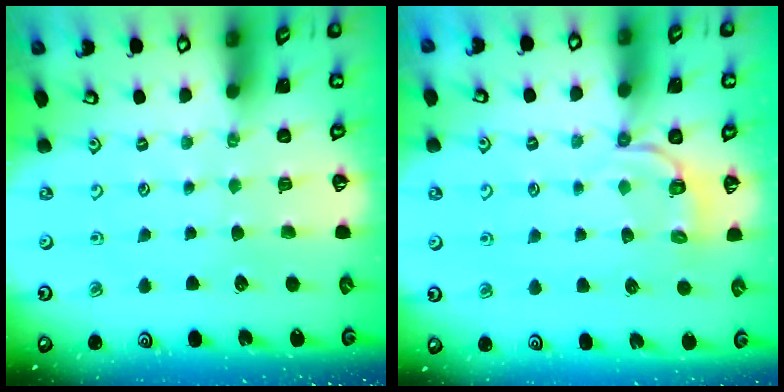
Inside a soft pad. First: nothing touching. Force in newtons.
{"total": 3.6, "press": 3.0, "slide": 2.1}